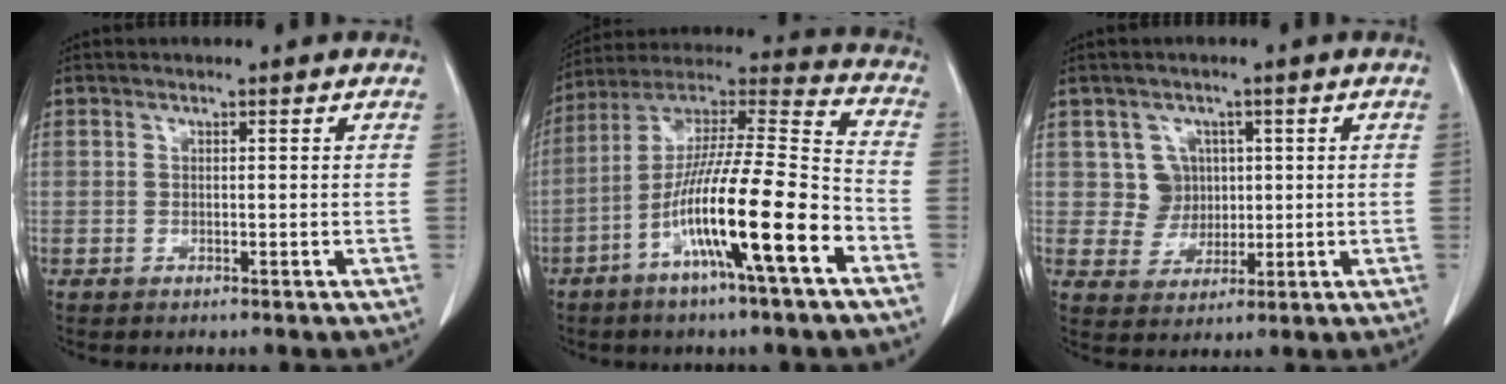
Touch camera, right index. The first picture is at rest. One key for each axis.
{"total": 19.0, "fx": -7.9, "fy": 0.7, "fz": 17.2, "tx": -0.314, "ty": -0.009, "tz": -0.143}
{"total": 4.7, "fx": 1.2, "fy": 4.5, "fz": 0.3, "tx": 0.000, "ty": 0.012, "tz": 0.026}